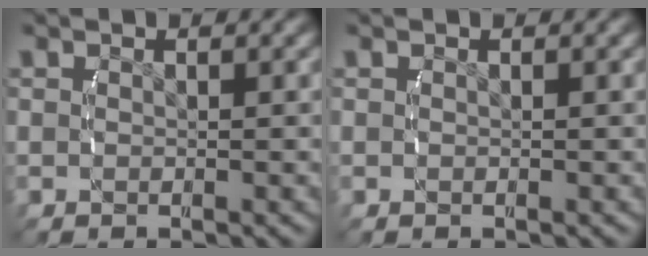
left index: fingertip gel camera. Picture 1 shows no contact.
{"total": 0.0}